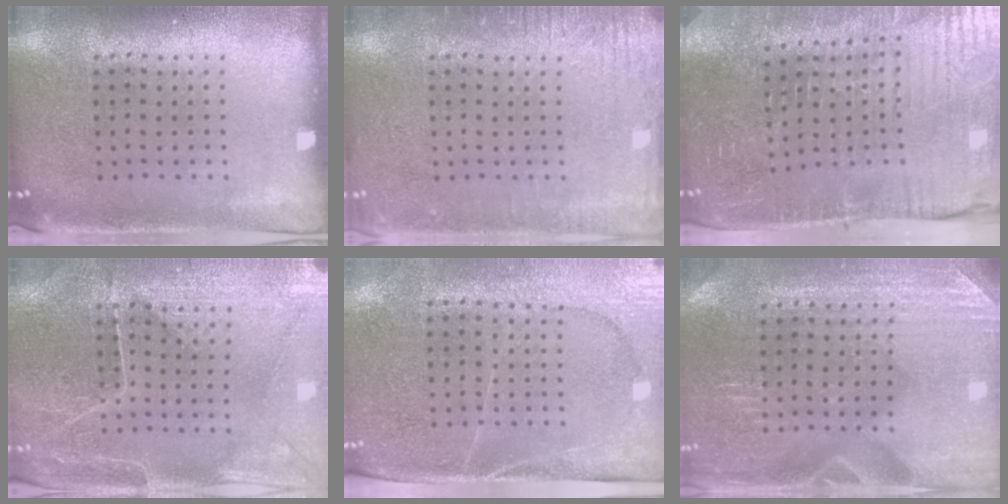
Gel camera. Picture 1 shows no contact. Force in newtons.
{"total": 2.5, "press": 2.5, "slide": 0.3}
{"total": 4.7, "press": 4.6, "slide": 1.1}
{"total": 1.1, "press": 1.0, "slide": 0.4}
{"total": 3.0, "press": 2.8, "slide": 1.2}
{"total": 3.0, "press": 3.0, "slide": 0.2}